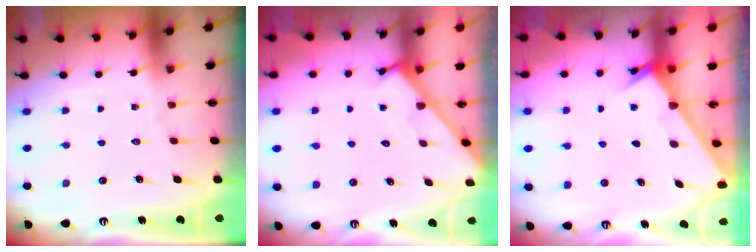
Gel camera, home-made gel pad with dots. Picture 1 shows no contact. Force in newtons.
{"total": 1.5, "press": 1.5, "slide": 0.1}
{"total": 2.4, "press": 2.4, "slide": 0.2}